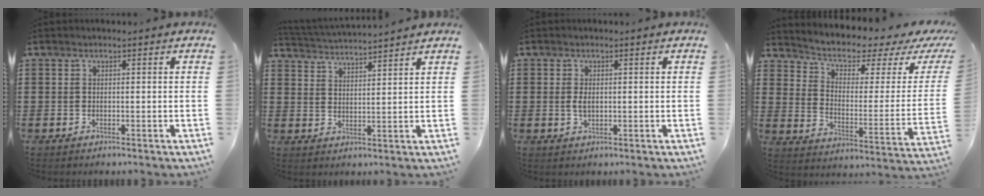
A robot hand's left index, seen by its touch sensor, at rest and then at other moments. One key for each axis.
{"total": 3.1, "fx": 3.0, "fy": -0.6, "fz": -0.2, "tx": -0.010, "ty": -0.022, "tz": 0.050}
{"total": 1.9, "fx": 0.1, "fy": 1.0, "fz": 1.7, "tx": -0.035, "ty": 0.003, "tz": 0.001}
{"total": 3.5, "fx": 2.3, "fy": 1.5, "fz": 2.1, "tx": -0.058, "ty": -0.020, "tz": 0.032}